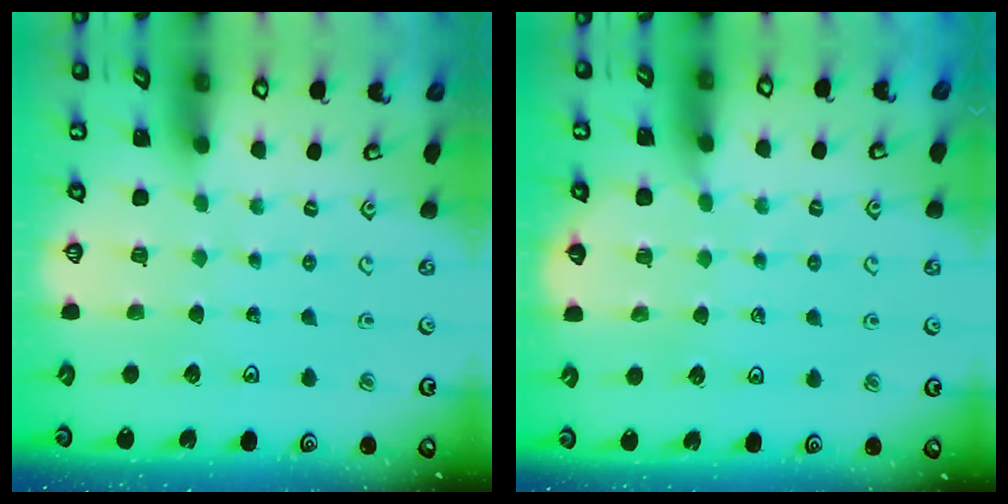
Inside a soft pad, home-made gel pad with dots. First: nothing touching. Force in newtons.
{"total": 3.3, "press": 3.3, "slide": 0.5}